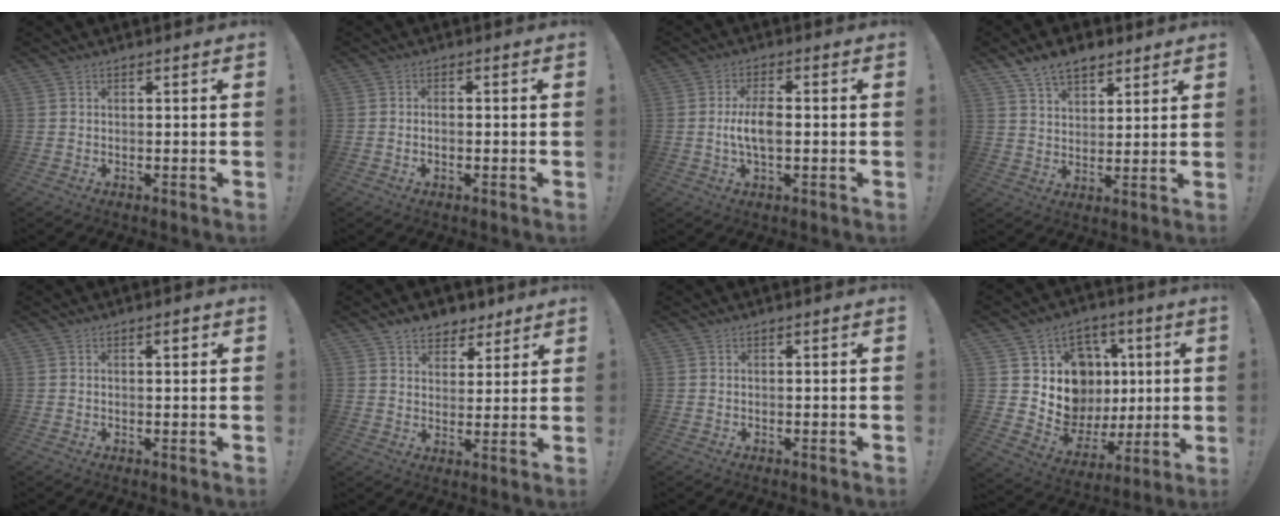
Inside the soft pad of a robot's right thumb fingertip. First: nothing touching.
{"total": 1.6, "force": [-0.6, 0.7, 1.3], "torque": [-0.017, 0.001, -0.013]}
{"total": 6.9, "force": [-0.8, 2.7, 6.3], "torque": [-0.139, 0.000, -0.018]}
{"total": 8.5, "force": [6.0, 4.7, 3.6], "torque": [-0.064, -0.024, 0.115]}
{"total": 1.5, "force": [0.8, 0.4, 1.3], "torque": [-0.013, -0.003, 0.009]}
{"total": 7.1, "force": [5.2, 4.7, 1.4], "torque": [-0.022, -0.033, 0.100]}
{"total": 0.0}
{"total": 15.8, "force": [4.4, 13.8, 6.3], "torque": [-0.087, -0.025, 0.123]}